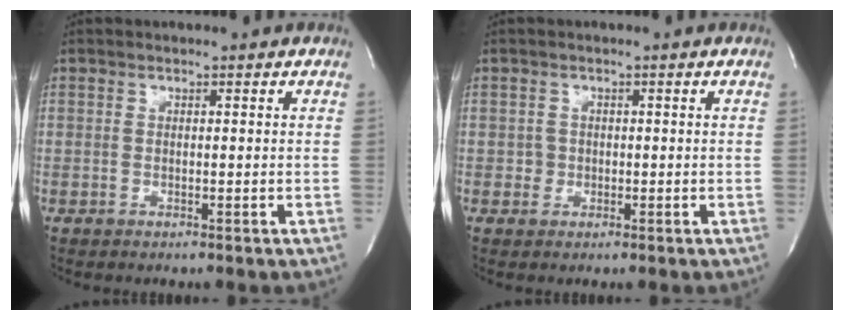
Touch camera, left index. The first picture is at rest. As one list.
[{"total": 1.3, "force": [-0.3, 1.2, 0.0], "torque": [0.005, 0.001, -0.006]}]